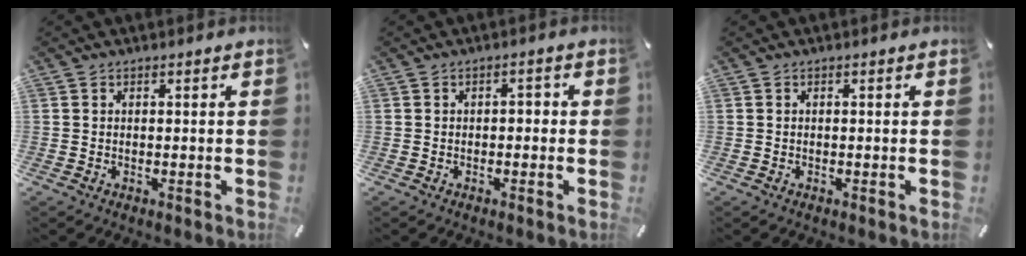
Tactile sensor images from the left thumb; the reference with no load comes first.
{"total": 1.7, "force": [-1.0, 1.0, 1.0], "torque": [-0.020, 0.010, -0.024]}
{"total": 0.0}